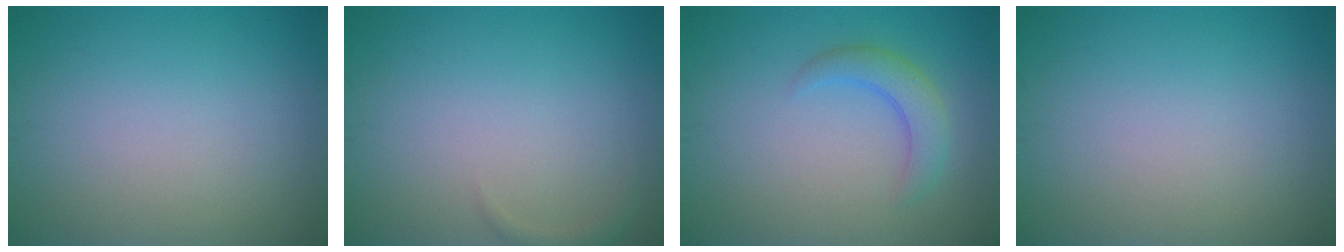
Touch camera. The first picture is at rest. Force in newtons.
{"total": 1.0, "press": 1.0, "slide": 0.1}
{"total": 2.7, "press": 2.7, "slide": 0.1}
{"total": 0.0}